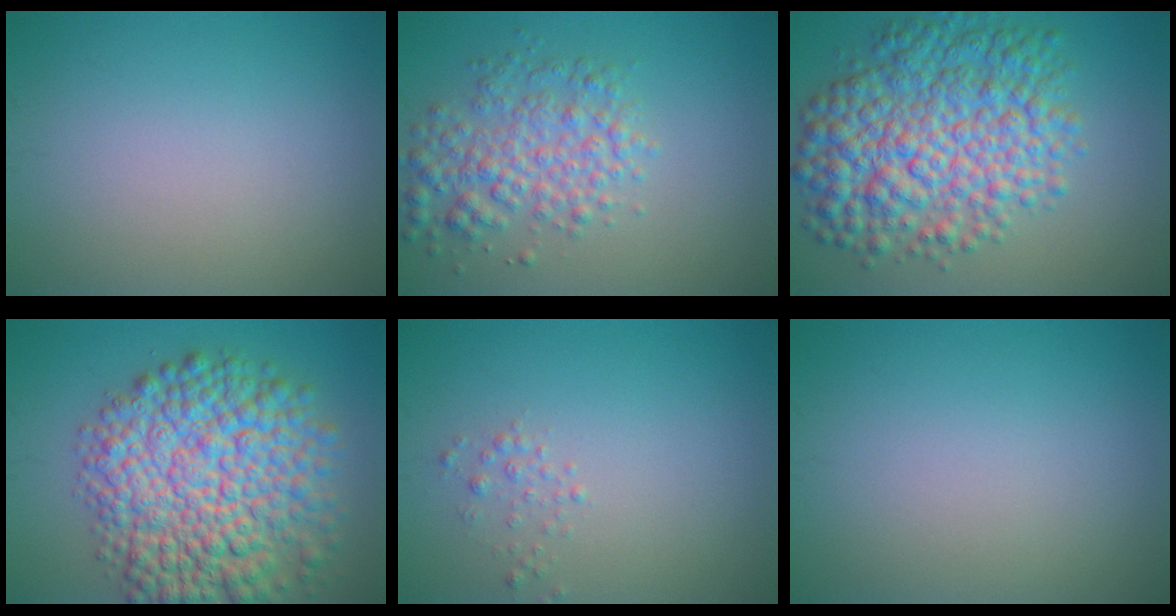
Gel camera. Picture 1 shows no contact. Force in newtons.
{"total": 4.5, "press": 4.5, "slide": 0.1}
{"total": 10.3, "press": 10.3, "slide": 0.1}
{"total": 12.4, "press": 12.4, "slide": 0.3}
{"total": 0.9, "press": 0.9, "slide": 0.0}
{"total": 0.0}